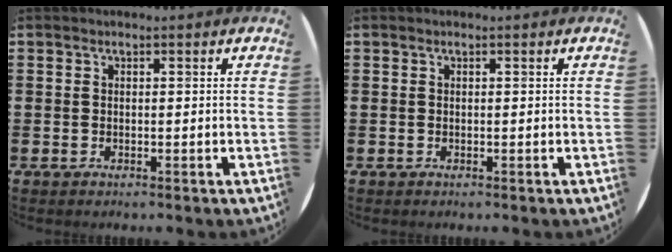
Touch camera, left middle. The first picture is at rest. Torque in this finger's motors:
{"motor_torque": [-0.01, 0.00, 0.00, 0.00]}